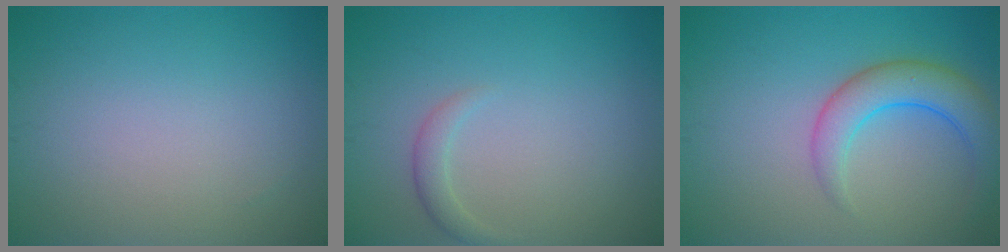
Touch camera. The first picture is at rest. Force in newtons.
{"total": 1.3, "press": 1.3, "slide": 0.0}
{"total": 4.6, "press": 4.6, "slide": 0.3}